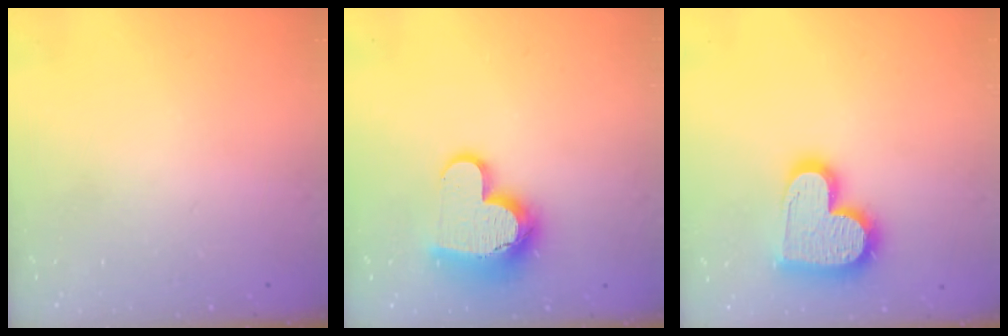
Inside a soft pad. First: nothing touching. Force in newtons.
{"total": 14.6, "press": 14.5, "slide": 1.2}
{"total": 17.9, "press": 17.8, "slide": 1.3}